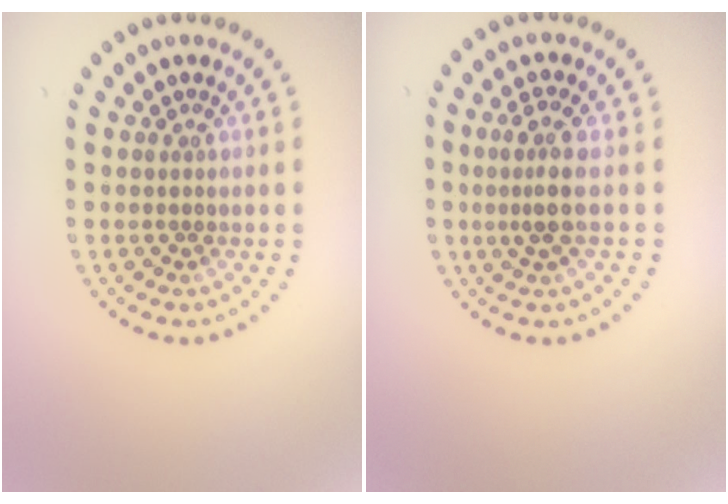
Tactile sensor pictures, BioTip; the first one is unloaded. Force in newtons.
{"total": 2.5, "press": 1.9, "slide": 1.6}